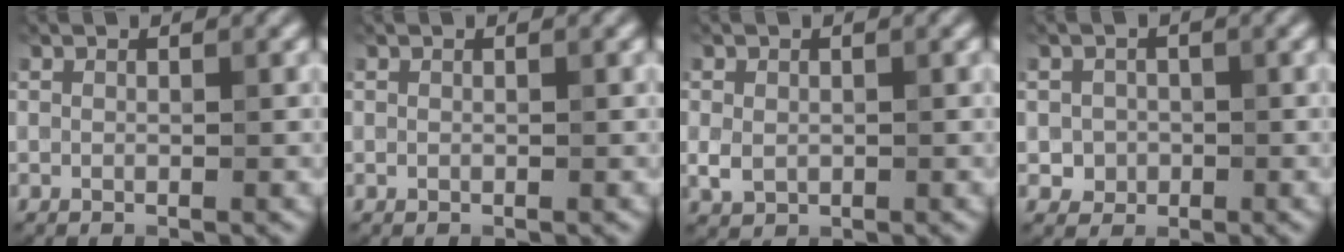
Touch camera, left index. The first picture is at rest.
{"total": 0.0}
{"total": 1.8, "force": [-0.1, 1.5, 1.0], "torque": [-0.021, -0.004, -0.002]}
{"total": 1.7, "force": [-0.3, 1.7, 0.4], "torque": [0.006, -0.005, -0.004]}